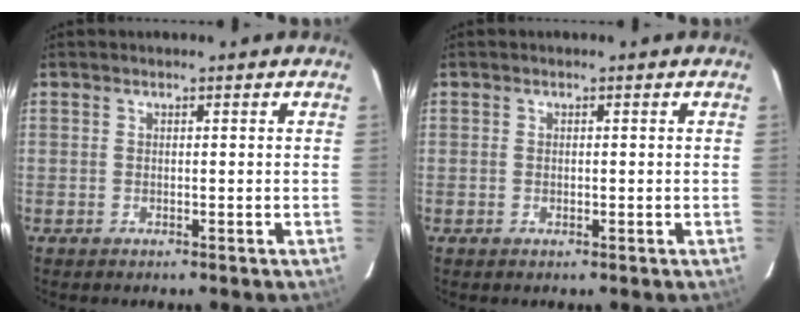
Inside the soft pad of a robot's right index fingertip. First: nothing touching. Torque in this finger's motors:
{"motor_torque": [-0.32, 0.68, -0.12, -0.10]}